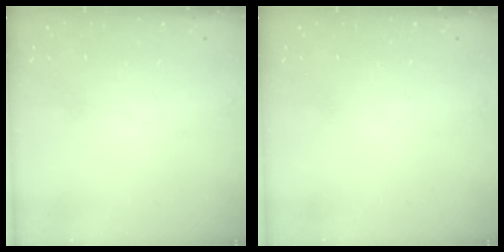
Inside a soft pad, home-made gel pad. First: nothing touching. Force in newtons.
{"total": 0.0}